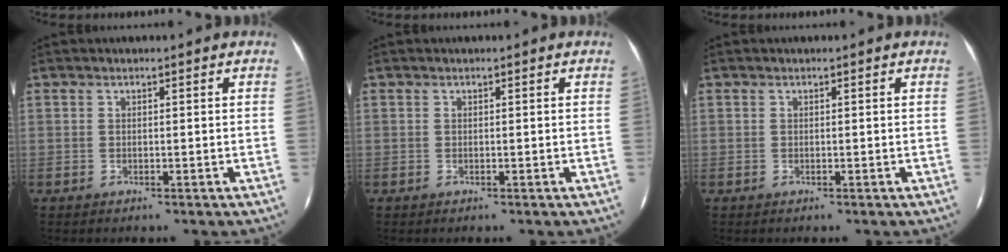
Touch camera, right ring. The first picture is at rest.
{"total": 0.0}
{"total": 0.0}